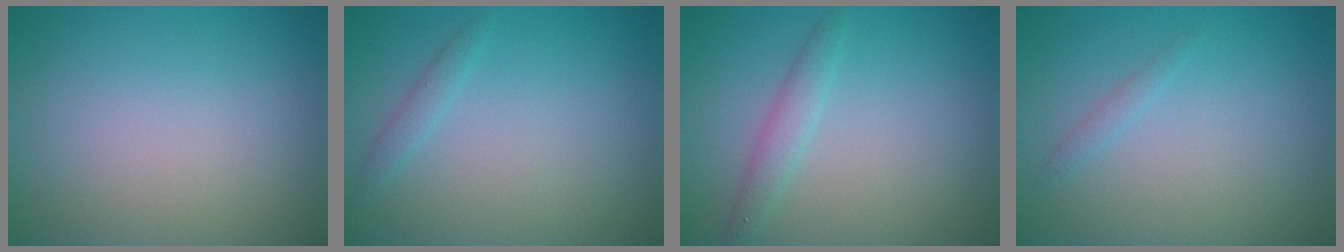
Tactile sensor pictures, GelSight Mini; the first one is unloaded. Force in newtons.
{"total": 1.0, "press": 1.0, "slide": 0.1}
{"total": 1.8, "press": 1.8, "slide": 0.0}
{"total": 0.8, "press": 0.8, "slide": 0.0}